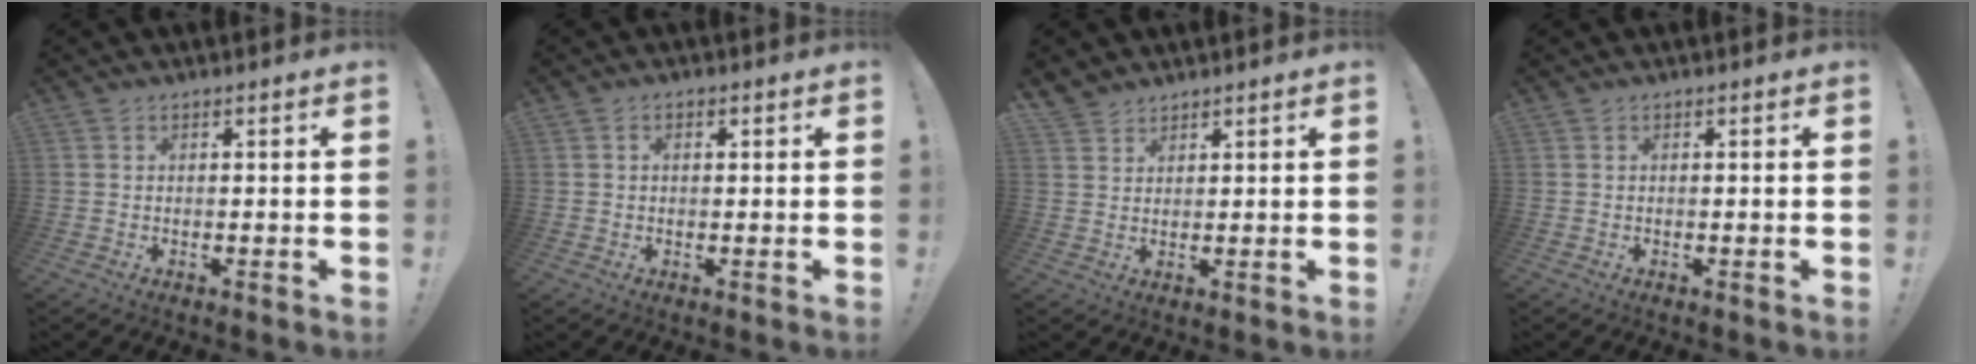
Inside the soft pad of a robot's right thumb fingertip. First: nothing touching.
{"total": 1.4, "force": [0.0, 0.9, 1.0], "torque": [-0.018, 0.004, -0.001]}
{"total": 3.5, "force": [3.0, 1.6, 0.3], "torque": [-0.010, -0.019, 0.059]}
{"total": 0.0}